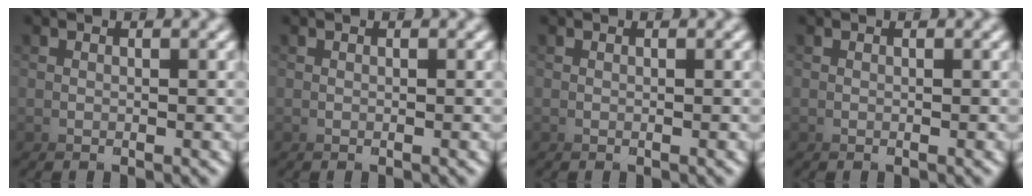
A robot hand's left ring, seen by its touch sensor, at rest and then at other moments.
{"total": 0.0}
{"total": 0.0}
{"total": 0.0}